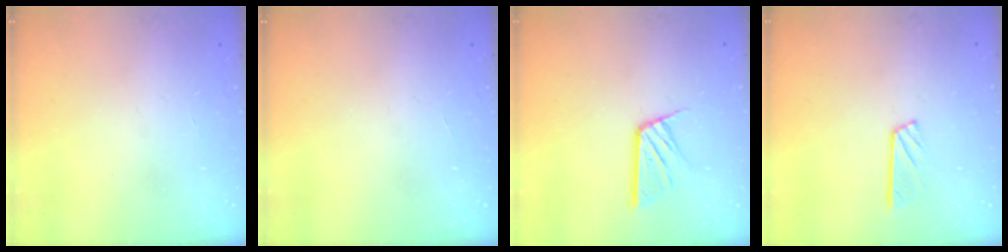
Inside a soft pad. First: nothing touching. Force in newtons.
{"total": 0.0}
{"total": 10.7, "press": 10.6, "slide": 1.2}
{"total": 4.7, "press": 4.7, "slide": 0.4}